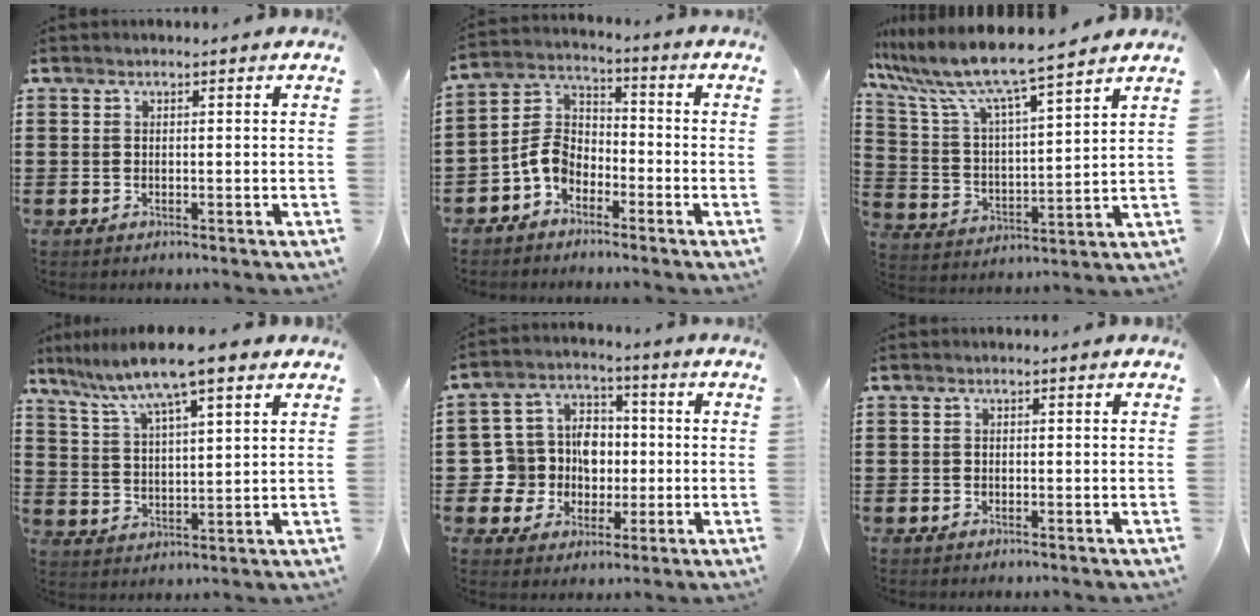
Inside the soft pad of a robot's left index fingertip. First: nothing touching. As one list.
[{"total": 6.3, "force": [-3.5, 4.1, 3.2], "torque": [-0.098, -0.002, -0.080]}, {"total": 8.2, "force": [7.3, -0.3, 3.8], "torque": [-0.105, -0.050, 0.120]}, {"total": 8.8, "force": [6.7, 0.9, 5.7], "torque": [-0.131, -0.023, 0.114]}, {"total": 8.6, "force": [0.2, 8.2, 2.6], "torque": [-0.098, 0.005, 0.007]}, {"total": 0.5, "force": [-0.2, 0.4, 0.2], "torque": [-0.006, 0.000, -0.004]}]